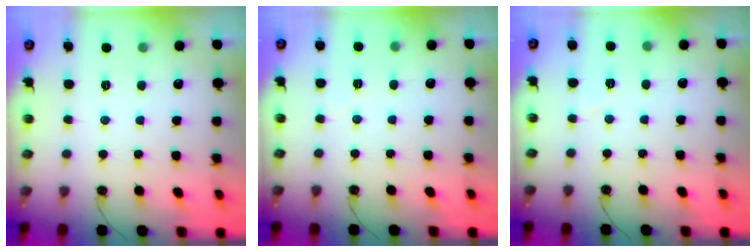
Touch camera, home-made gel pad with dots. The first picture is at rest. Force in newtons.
{"total": 3.0, "press": 2.8, "slide": 1.0}
{"total": 4.1, "press": 3.6, "slide": 1.9}